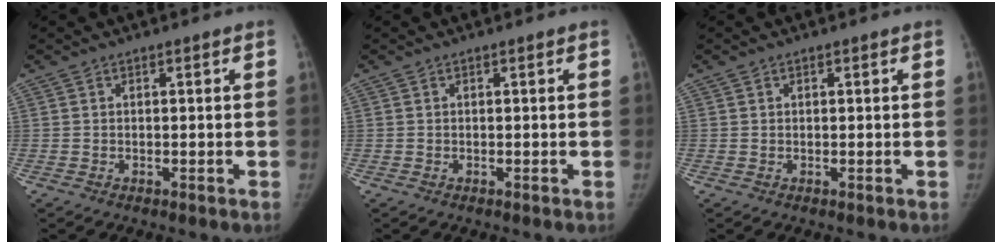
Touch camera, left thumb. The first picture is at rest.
{"total": 0.0}
{"total": 0.0}